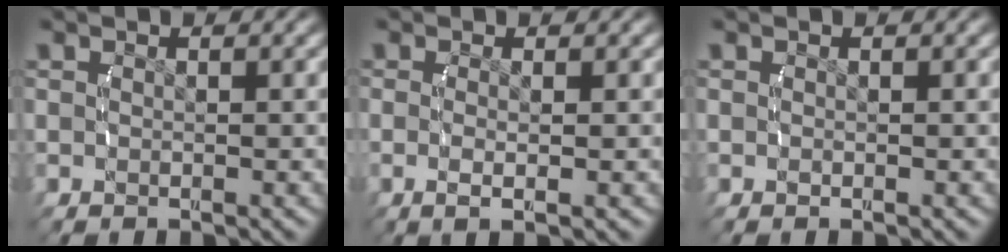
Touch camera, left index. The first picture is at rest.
{"total": 1.8, "force": [-0.5, 0.3, 1.7], "torque": [-0.049, -0.012, -0.002]}
{"total": 0.0}